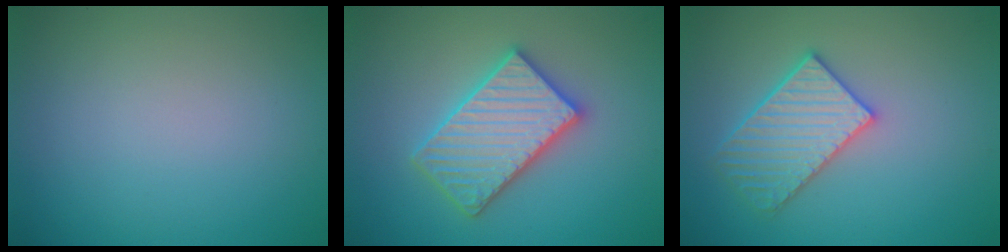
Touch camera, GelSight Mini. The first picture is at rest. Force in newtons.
{"total": 5.5, "press": 5.5, "slide": 0.9}
{"total": 4.0, "press": 3.8, "slide": 1.4}